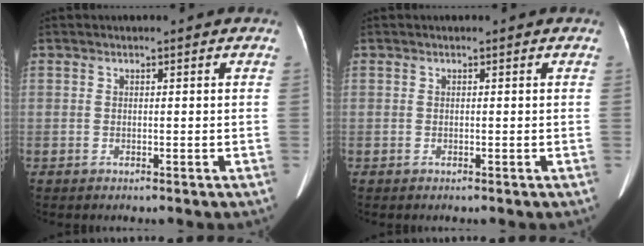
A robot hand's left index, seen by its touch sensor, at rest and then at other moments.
{"total": 0.0}